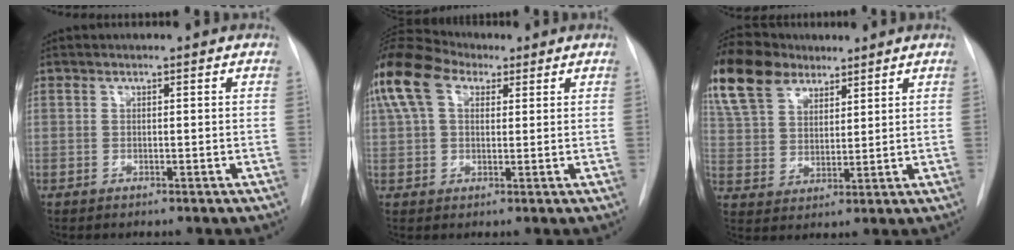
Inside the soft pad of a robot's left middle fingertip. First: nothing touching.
{"total": 13.3, "force": [6.6, 8.0, 8.4], "torque": [-0.208, 0.059, 0.123]}
{"total": 15.6, "force": [11.2, 8.4, 6.9], "torque": [-0.171, 0.042, 0.213]}